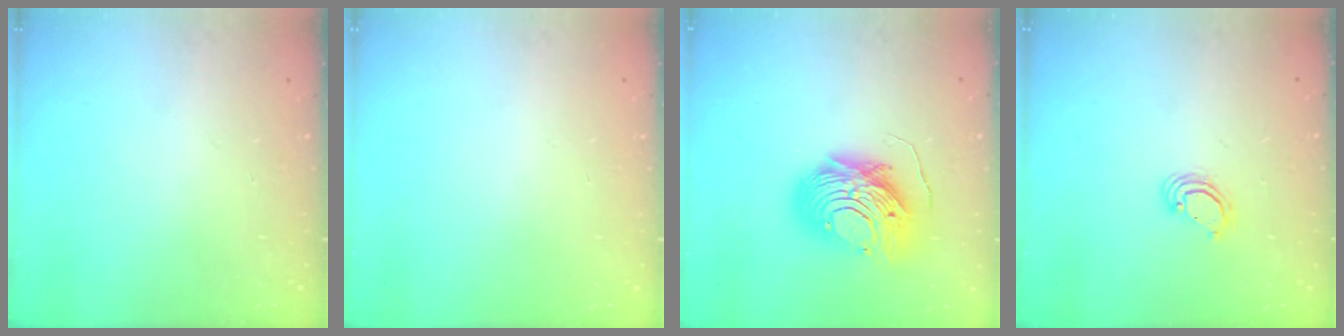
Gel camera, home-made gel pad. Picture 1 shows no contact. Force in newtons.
{"total": 0.0}
{"total": 12.9, "press": 12.8, "slide": 1.1}
{"total": 3.6, "press": 3.6, "slide": 0.2}